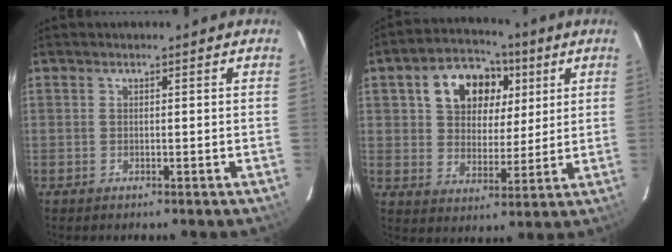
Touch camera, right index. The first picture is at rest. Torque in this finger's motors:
{"motor_torque": [1.07, 0.78, 0.64, 0.06]}